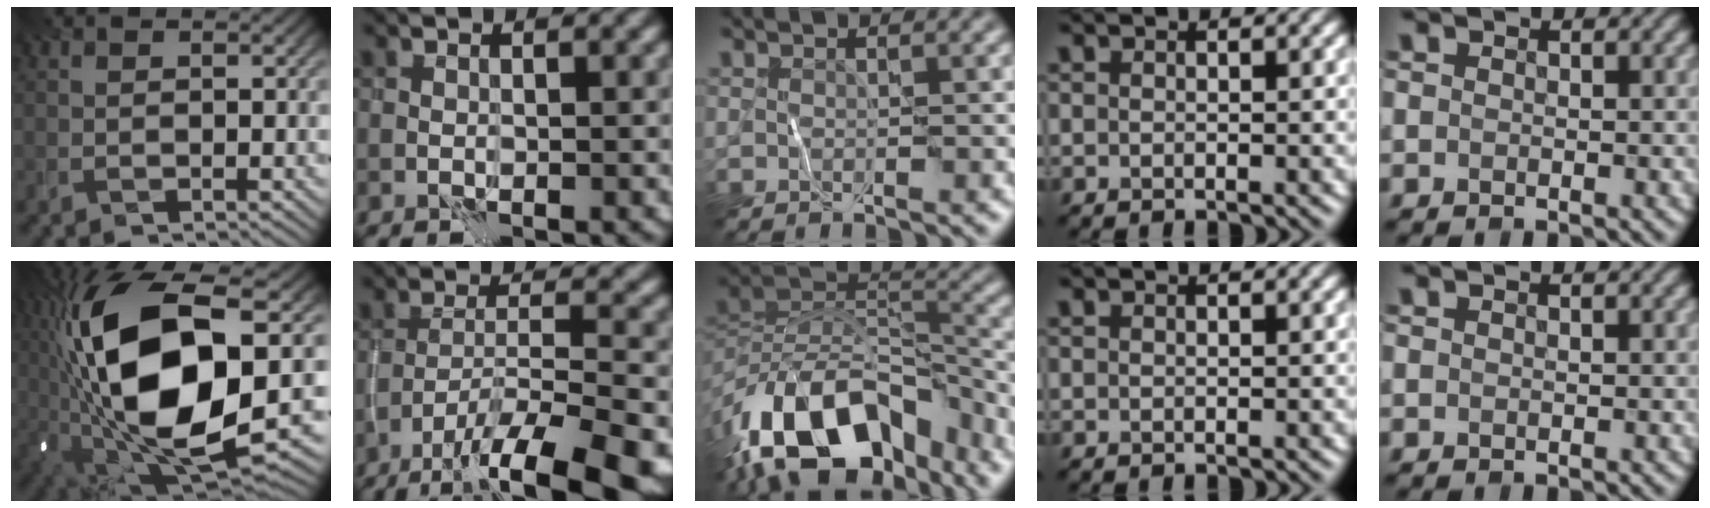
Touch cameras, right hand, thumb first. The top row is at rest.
{"thumb": {"total": 20.2, "force": [0.9, 9.4, 17.8], "torque": [-0.400, -0.009, 0.015]}, "index": {"total": 11.5, "force": [-7.9, 2.5, 7.9], "torque": [-0.132, -0.006, -0.126]}, "middle": {"total": 15.6, "force": [-9.3, 8.0, 9.7], "torque": [-0.195, 0.011, -0.156]}}